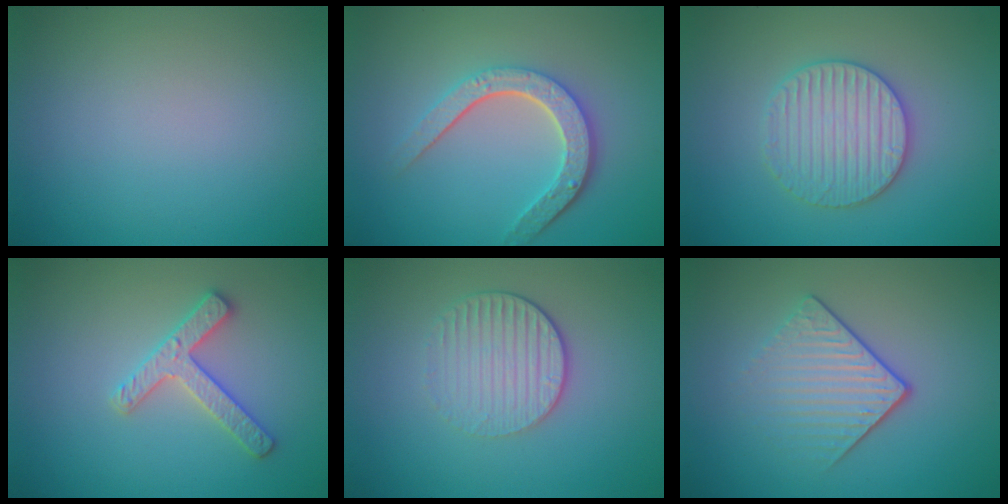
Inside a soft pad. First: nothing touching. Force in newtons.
{"total": 4.7, "press": 3.6, "slide": 3.1}
{"total": 4.0, "press": 3.9, "slide": 0.8}
{"total": 2.7, "press": 2.7, "slide": 0.3}
{"total": 3.3, "press": 2.7, "slide": 1.9}
{"total": 3.9, "press": 2.8, "slide": 2.7}